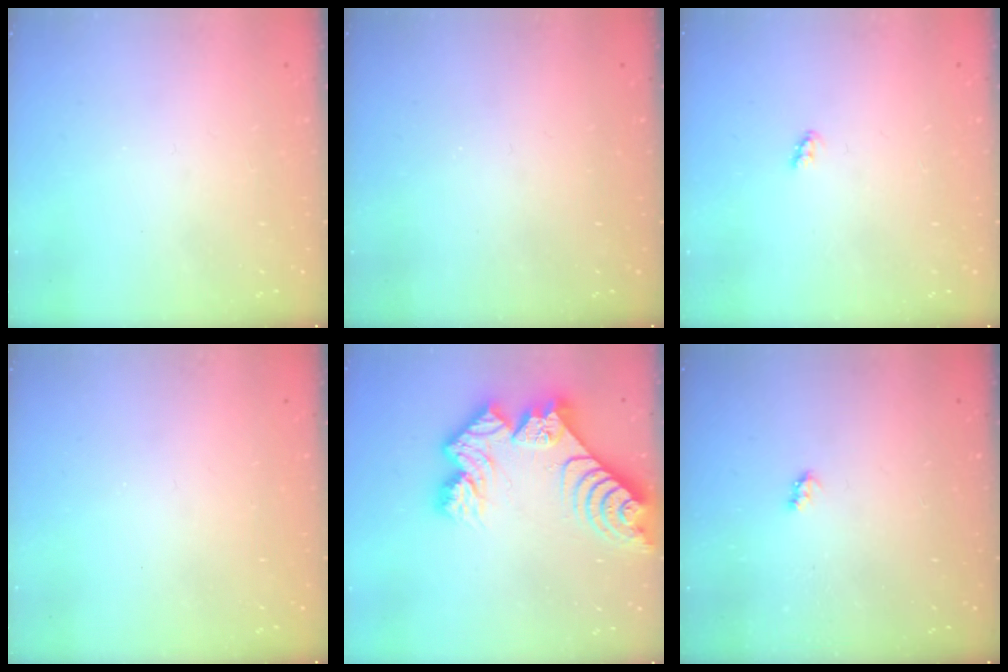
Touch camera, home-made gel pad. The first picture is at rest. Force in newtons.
{"total": 0.0}
{"total": 2.4, "press": 2.4, "slide": 0.3}
{"total": 0.0}
{"total": 16.7, "press": 16.6, "slide": 1.8}
{"total": 2.6, "press": 2.6, "slide": 0.4}